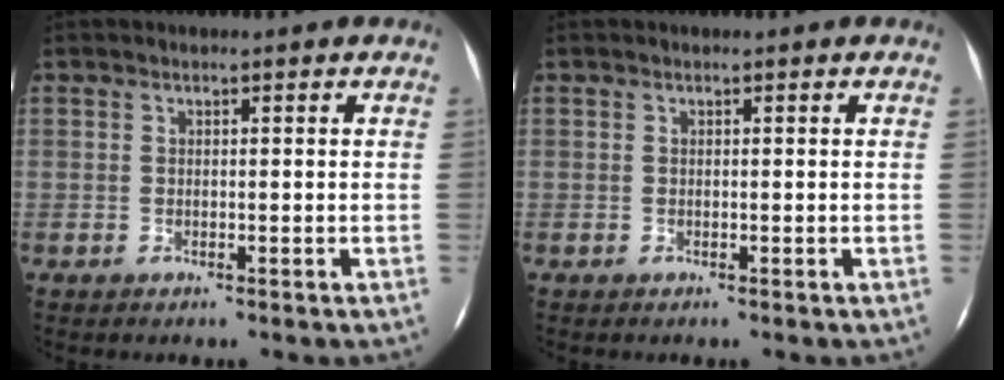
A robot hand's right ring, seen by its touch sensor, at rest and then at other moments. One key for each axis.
{"total": 0.0}